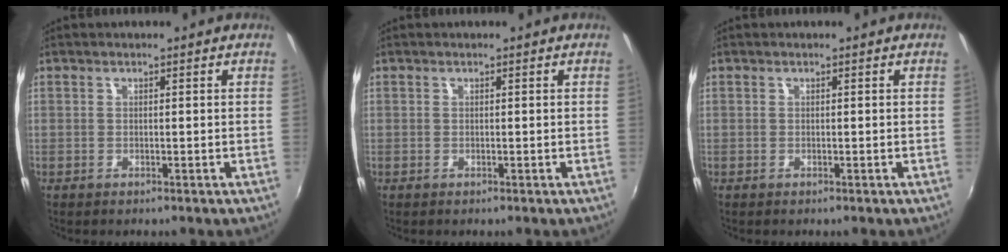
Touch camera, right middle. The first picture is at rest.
{"total": 0.0}
{"total": 0.0}